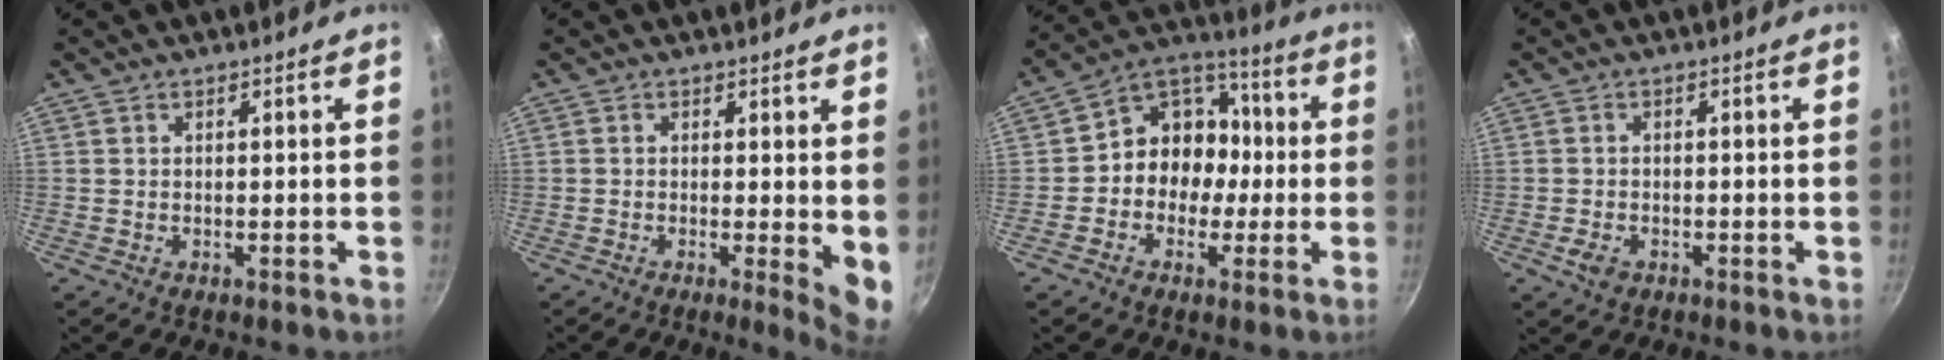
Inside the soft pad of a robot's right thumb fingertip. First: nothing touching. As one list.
[{"total": 5.8, "force": [0.1, 1.5, 5.6], "torque": [-0.073, -0.016, 0.000]}, {"total": 12.2, "force": [-1.3, 10.5, 6.2], "torque": [-0.039, 0.047, -0.040]}, {"total": 2.8, "force": [-1.3, 1.8, 1.7], "torque": [-0.033, 0.006, -0.026]}]